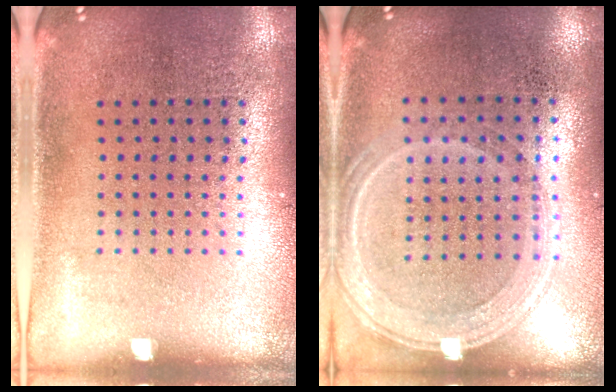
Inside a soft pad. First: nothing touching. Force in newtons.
{"total": 1.2, "press": 1.1, "slide": 0.5}